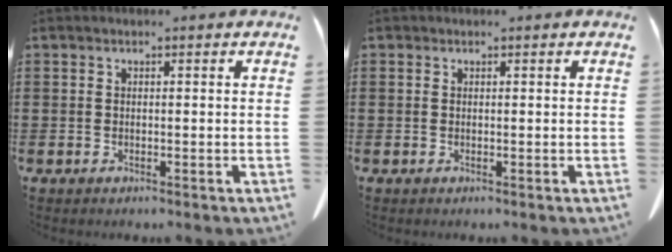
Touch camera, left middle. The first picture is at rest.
{"total": 0.0}